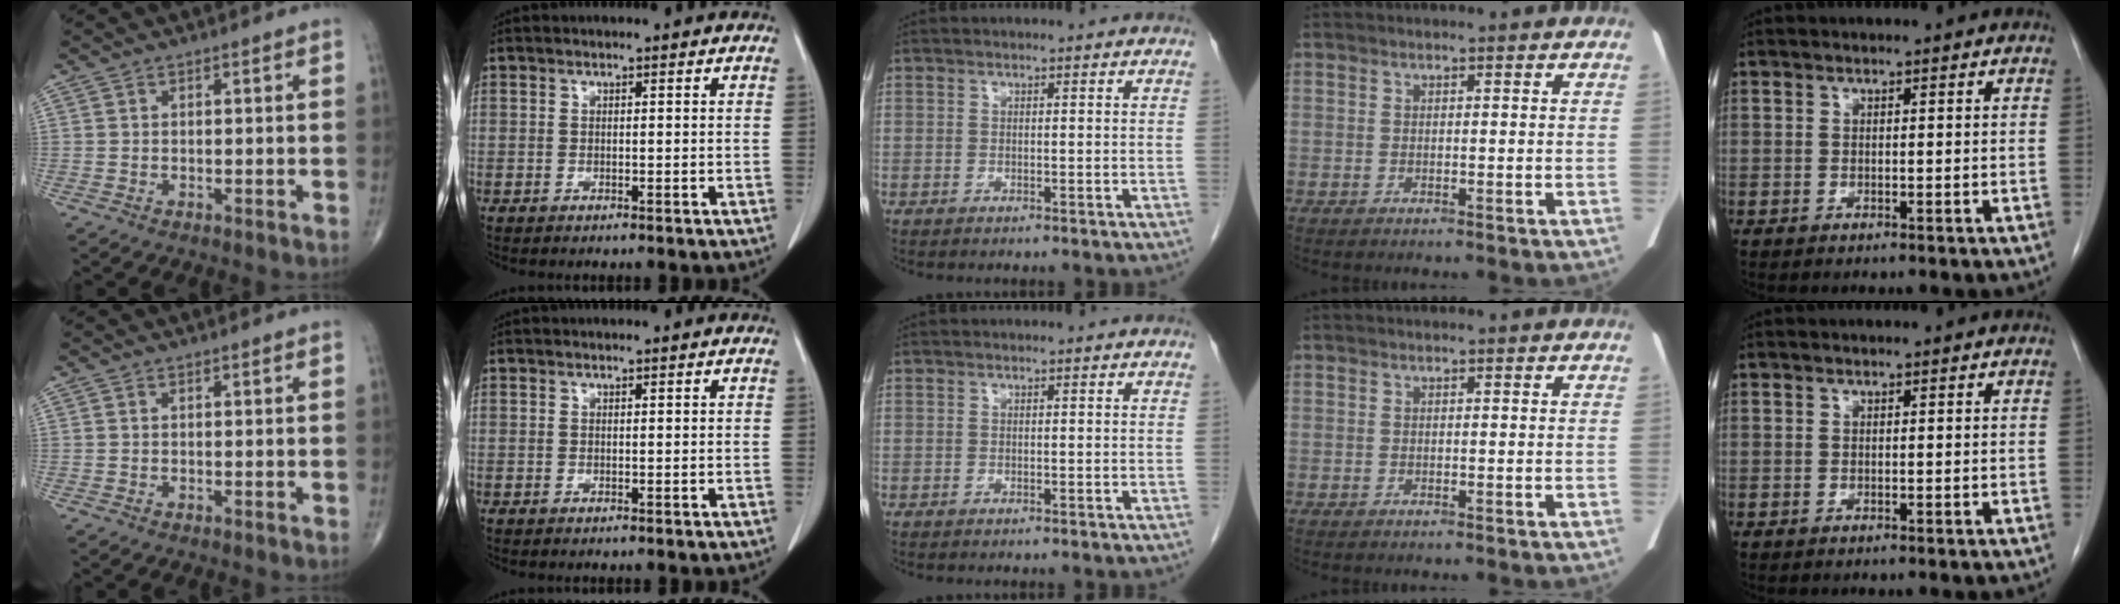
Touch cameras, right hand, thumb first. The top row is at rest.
{}